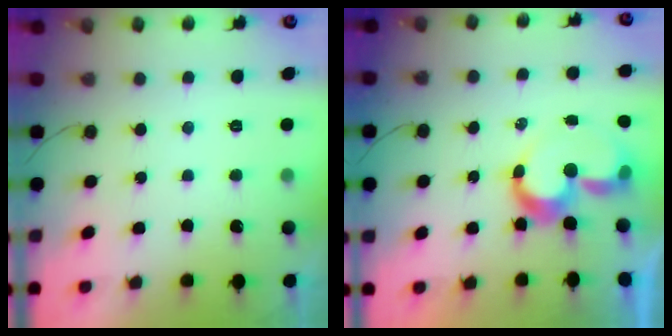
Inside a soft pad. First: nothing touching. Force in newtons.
{"total": 9.0, "press": 8.9, "slide": 0.7}